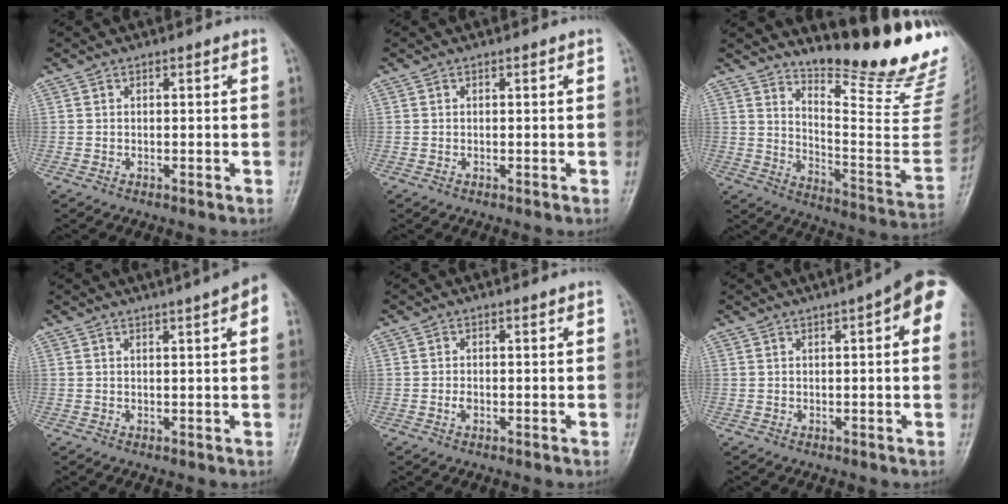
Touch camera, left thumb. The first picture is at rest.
{"total": 0.0}
{"total": 23.2, "force": [18.4, 3.7, 13.7], "torque": [-0.173, -0.167, 0.256]}
{"total": 7.2, "force": [4.4, 0.7, 5.6], "torque": [-0.068, 0.014, 0.046]}
{"total": 1.1, "force": [0.1, 0.5, 0.9], "torque": [-0.014, 0.000, 0.003]}
{"total": 10.3, "force": [4.1, 2.4, 9.2], "torque": [-0.099, 0.006, 0.041]}